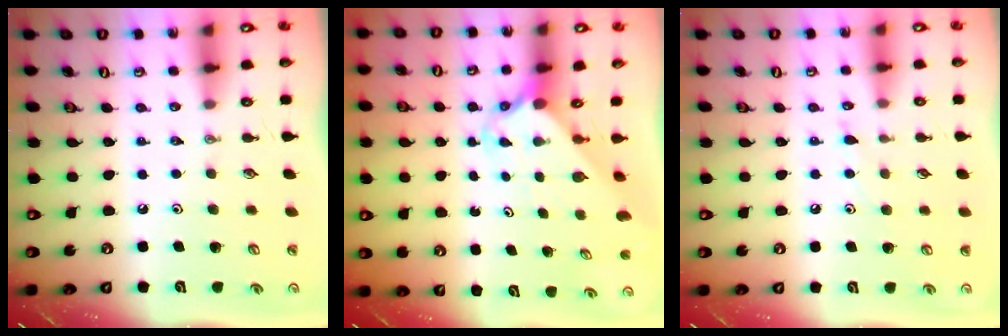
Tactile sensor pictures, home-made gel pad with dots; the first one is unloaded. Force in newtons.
{"total": 2.1, "press": 2.1, "slide": 0.1}
{"total": 6.2, "press": 6.2, "slide": 0.7}